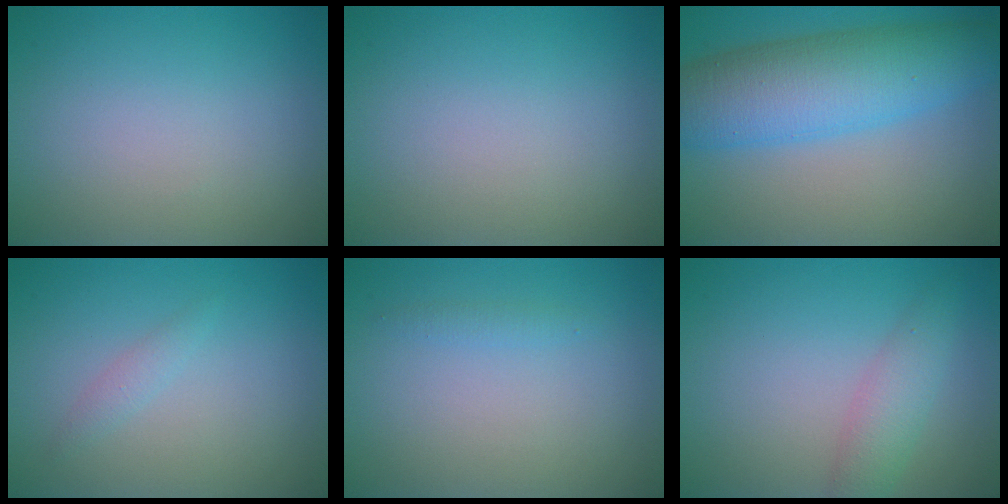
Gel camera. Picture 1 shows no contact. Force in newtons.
{"total": 0.0}
{"total": 8.9, "press": 8.9, "slide": 0.0}
{"total": 0.9, "press": 0.9, "slide": 0.0}
{"total": 0.7, "press": 0.7, "slide": 0.0}
{"total": 2.6, "press": 2.6, "slide": 0.0}